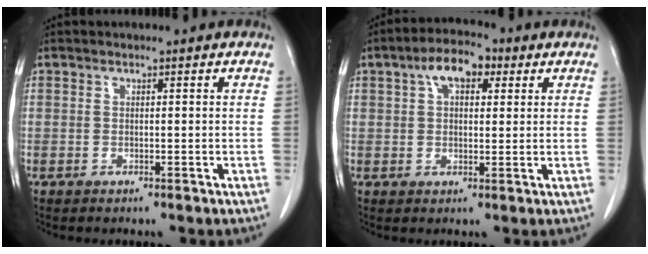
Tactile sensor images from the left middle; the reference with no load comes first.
{"total": 6.5, "force": [2.8, 3.2, 4.9], "torque": [-0.086, 0.024, 0.044]}